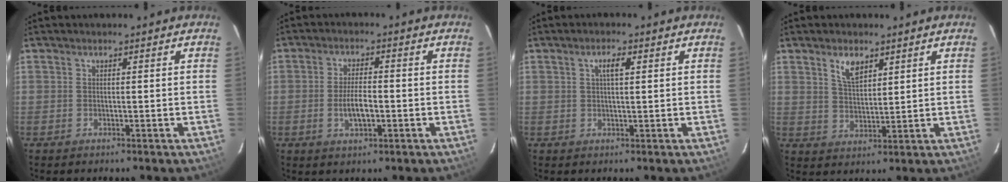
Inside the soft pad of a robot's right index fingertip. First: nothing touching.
{"total": 5.1, "force": [-1.4, 1.9, 4.5], "torque": [-0.090, -0.003, -0.022]}
{"total": 2.5, "force": [0.9, 0.6, 2.3], "torque": [-0.042, 0.006, 0.016]}
{"total": 5.1, "force": [3.1, 2.3, 3.3], "torque": [-0.060, 0.003, 0.060]}